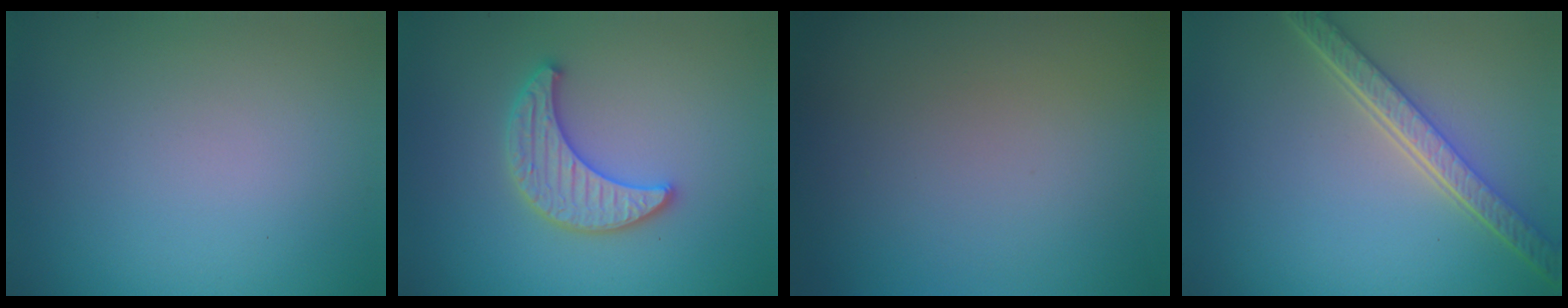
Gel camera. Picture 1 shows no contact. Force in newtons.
{"total": 4.0, "press": 4.0, "slide": 0.7}
{"total": 0.0}
{"total": 5.0, "press": 3.7, "slide": 3.4}